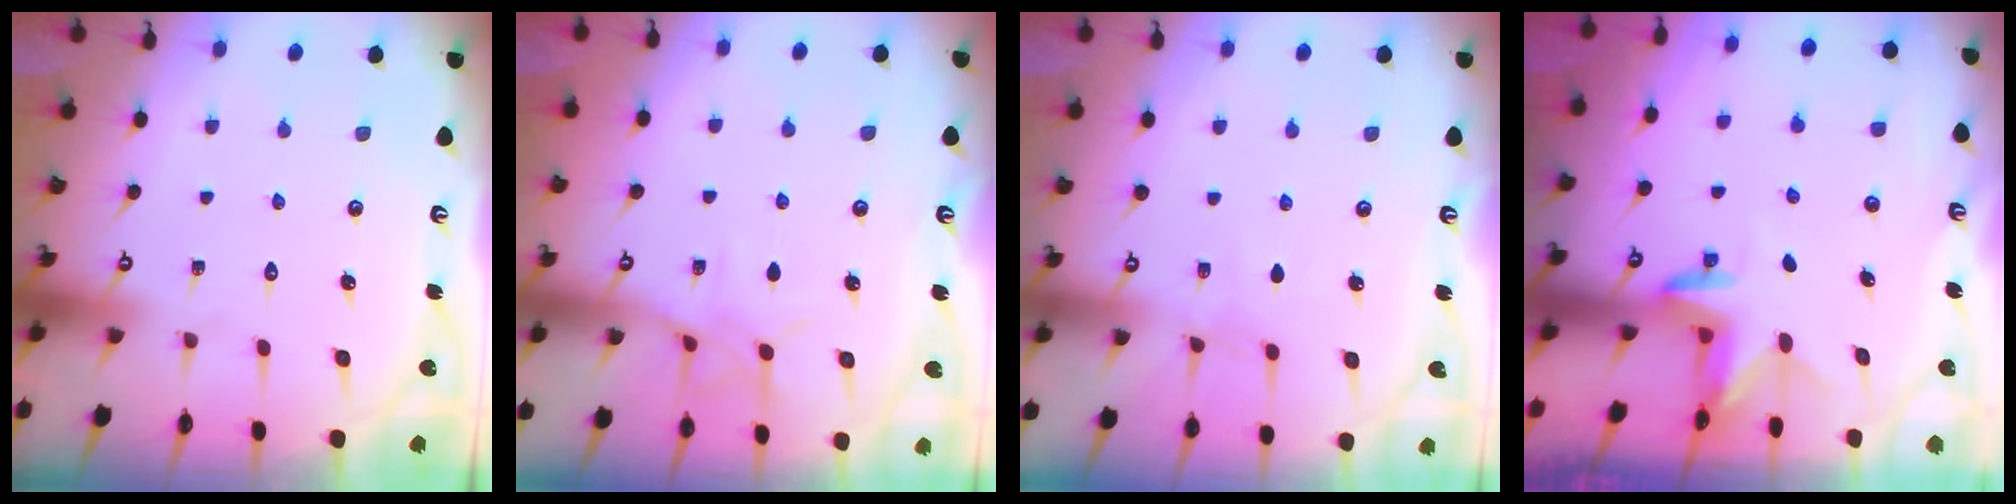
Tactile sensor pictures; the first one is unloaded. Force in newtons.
{"total": 8.5, "press": 8.5, "slide": 0.6}
{"total": 4.2, "press": 4.2, "slide": 0.5}
{"total": 3.3, "press": 3.3, "slide": 0.3}